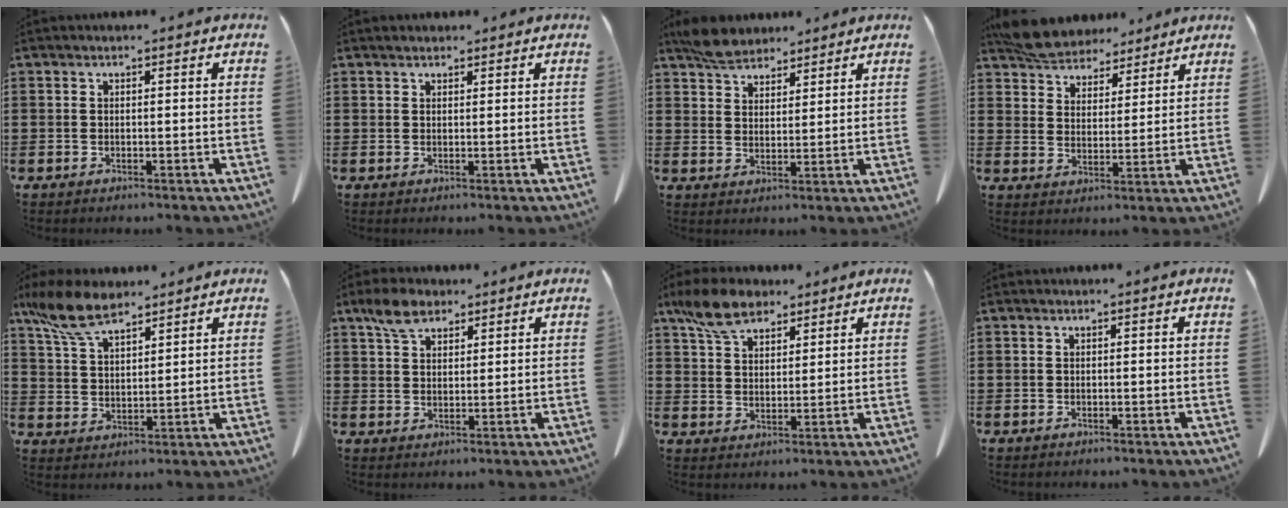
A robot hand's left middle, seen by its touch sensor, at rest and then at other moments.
{"total": 1.2, "force": [1.1, 0.3, 0.2], "torque": [-0.006, -0.001, 0.023]}
{"total": 5.4, "force": [4.8, 2.0, 1.4], "torque": [-0.042, -0.004, 0.093]}
{"total": 6.8, "force": [6.5, 2.0, 1.1], "torque": [-0.050, -0.022, 0.124]}
{"total": 8.9, "force": [6.7, 3.2, 5.0], "torque": [-0.124, -0.013, 0.127]}
{"total": 5.2, "force": [3.5, 2.8, 2.5], "torque": [-0.055, 0.006, 0.066]}
{"total": 8.2, "force": [6.2, 3.7, 4.0], "torque": [-0.099, -0.002, 0.119]}
{"total": 0.0}